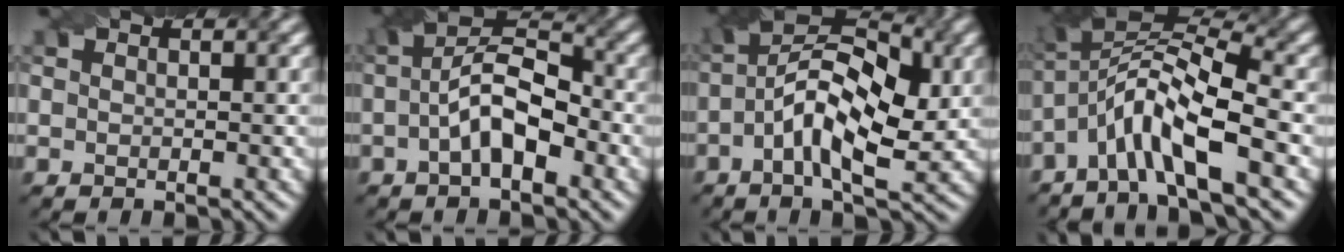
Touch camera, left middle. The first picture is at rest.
{"total": 6.1, "force": [-1.4, 2.7, 5.3], "torque": [-0.093, 0.012, -0.028]}
{"total": 9.0, "force": [-0.8, 4.1, 7.9], "torque": [-0.142, 0.020, -0.021]}
{"total": 7.6, "force": [-2.9, 2.1, 6.7], "torque": [-0.124, 0.020, -0.067]}